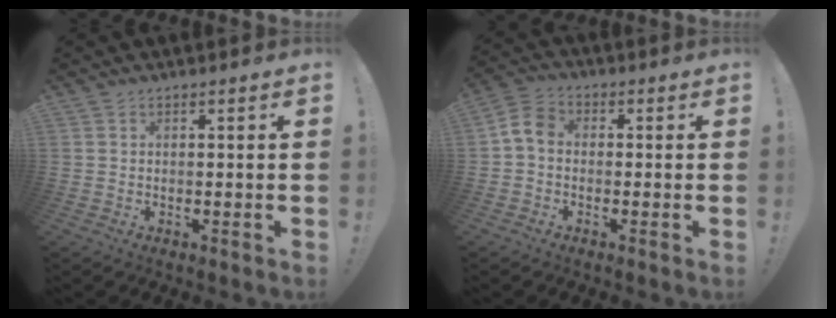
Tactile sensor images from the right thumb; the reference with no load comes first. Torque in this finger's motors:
{"motor_torque": [0.24, 0.04, 0.62, -0.13, -0.01]}